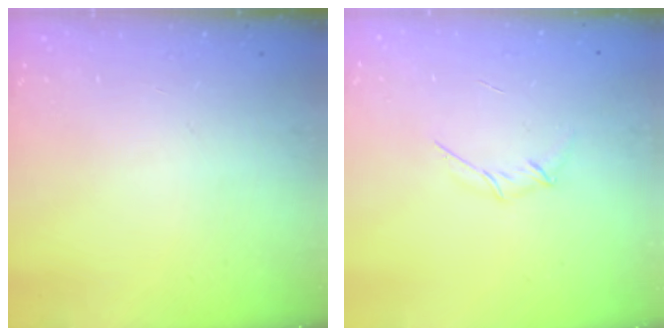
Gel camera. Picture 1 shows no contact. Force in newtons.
{"total": 3.1, "press": 3.0, "slide": 0.8}